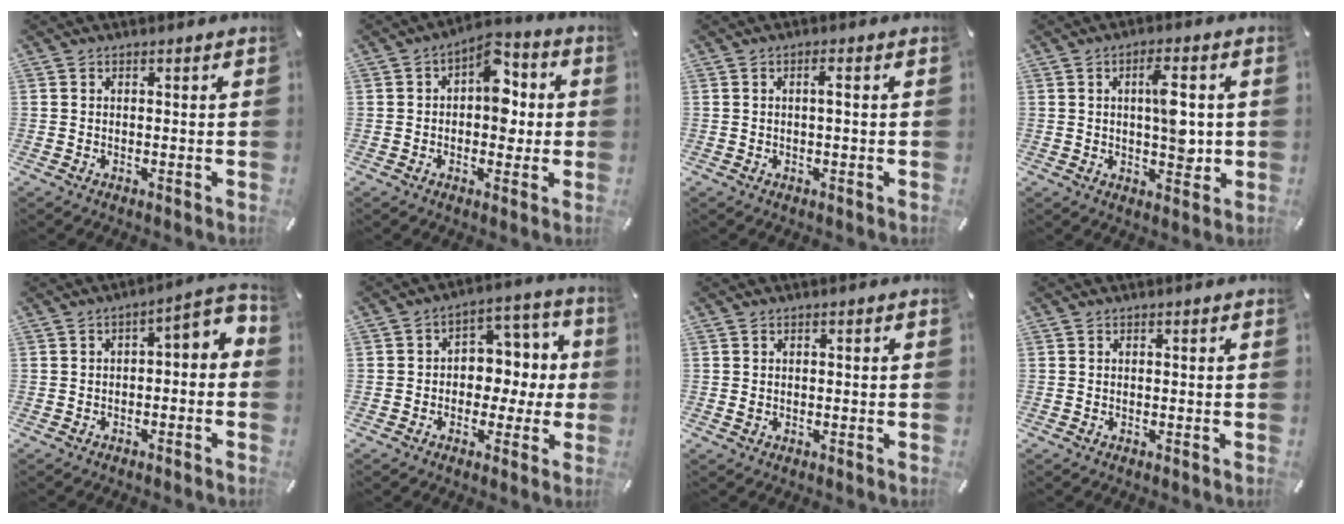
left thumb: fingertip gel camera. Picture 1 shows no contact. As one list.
[{"total": 9.9, "force": [1.5, 6.4, 7.4], "torque": [-0.083, -0.006, 0.021]}, {"total": 1.8, "force": [0.1, 0.3, 1.8], "torque": [-0.035, 0.002, 0.000]}, {"total": 8.6, "force": [0.9, 3.9, 7.6], "torque": [-0.107, -0.007, 0.007]}, {"total": 5.0, "force": [-1.8, 2.4, 4.0], "torque": [-0.056, 0.005, -0.039]}, {"total": 8.3, "force": [-0.8, 7.2, 4.2], "torque": [-0.043, 0.008, -0.018]}, {"total": 0.6, "force": [-0.1, 0.5, 0.4], "torque": [-0.007, 0.000, -0.002]}, {"total": 0.0}]